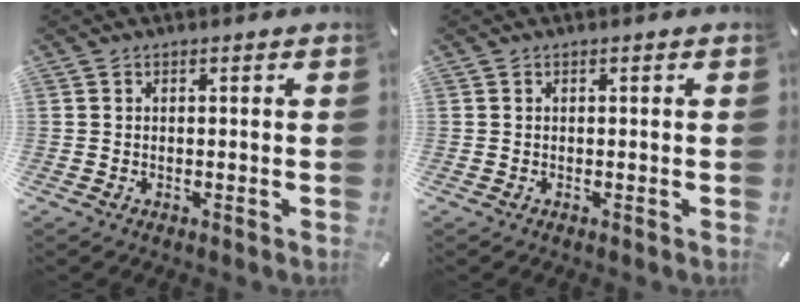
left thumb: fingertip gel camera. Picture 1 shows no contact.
{"total": 0.0}